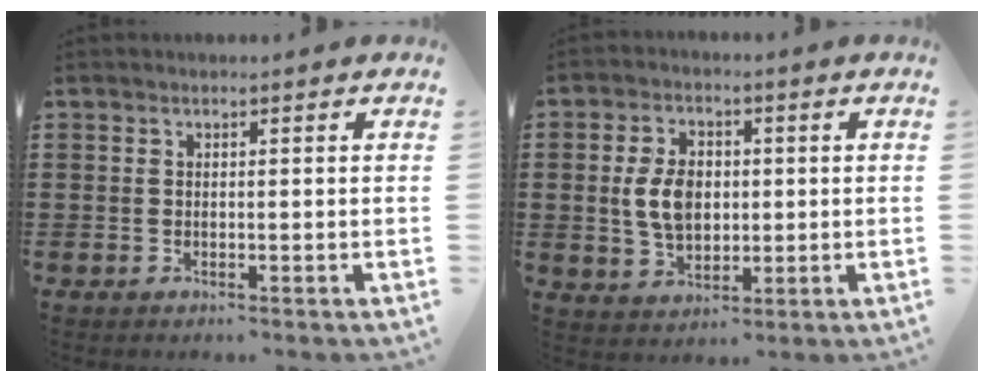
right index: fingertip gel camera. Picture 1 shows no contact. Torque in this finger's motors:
{"motor_torque": [0.77, 0.41, 0.29, 0.17]}